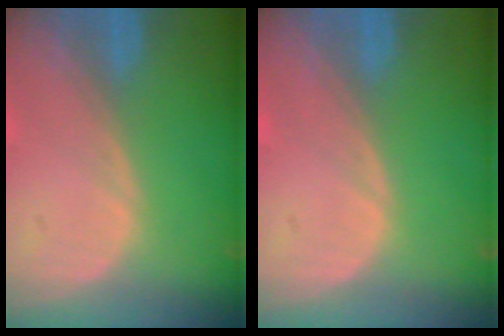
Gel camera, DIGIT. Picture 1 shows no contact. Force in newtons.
{"total": 0.0}